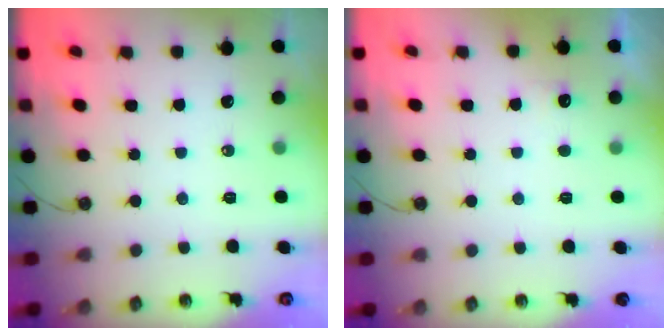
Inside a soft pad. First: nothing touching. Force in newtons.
{"total": 4.9, "press": 4.8, "slide": 1.1}